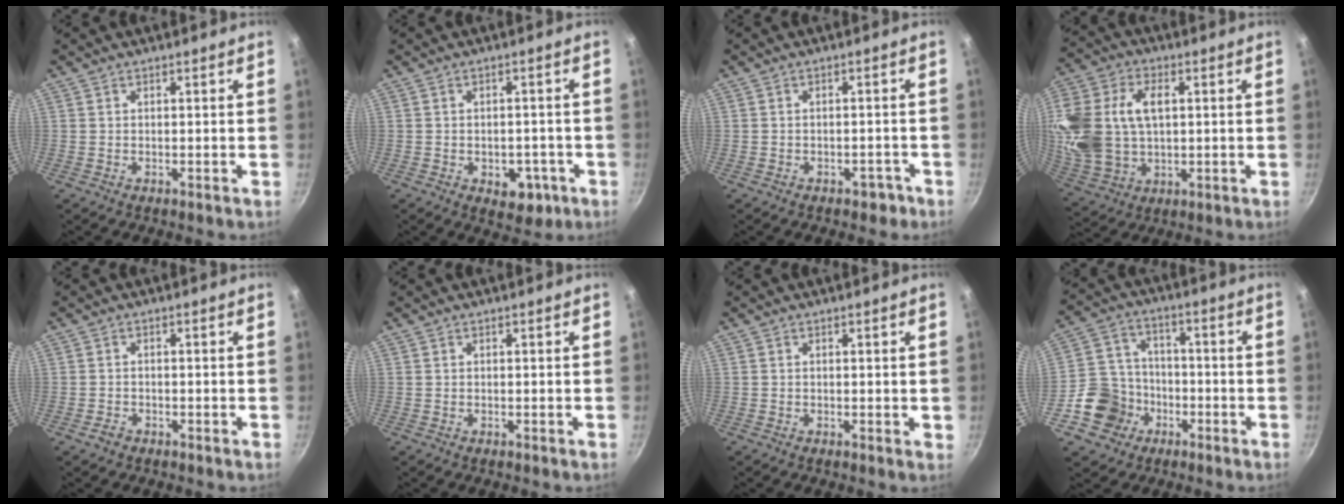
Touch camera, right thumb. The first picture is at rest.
{"total": 6.5, "force": [-2.4, 4.4, 4.2], "torque": [-0.025, 0.010, -0.022]}
{"total": 2.6, "force": [-1.7, 1.7, 1.1], "torque": [0.001, 0.024, -0.007]}
{"total": 21.0, "force": [3.5, 14.5, 14.9], "torque": [-0.330, 0.015, 0.073]}
{"total": 1.6, "force": [-1.1, 1.0, 0.5], "torque": [-0.011, 0.012, -0.019]}
{"total": 0.0}
{"total": 0.9, "force": [0.1, 0.4, 0.8], "torque": [-0.008, -0.001, 0.001]}
{"total": 11.2, "force": [-4.6, 9.6, 3.4], "torque": [-0.037, 0.043, -0.090]}